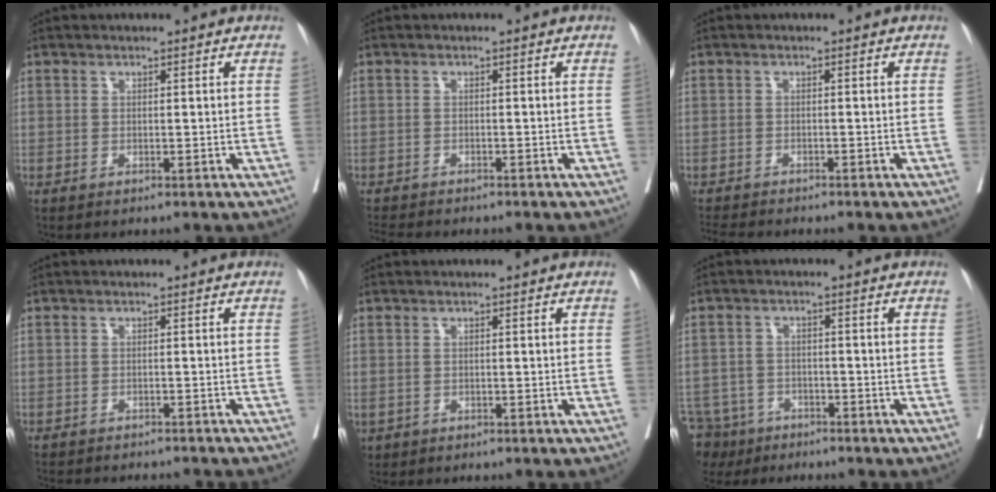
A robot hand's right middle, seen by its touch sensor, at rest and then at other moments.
{"total": 5.0, "force": [-4.6, 0.6, 1.9], "torque": [-0.027, -0.008, -0.071]}
{"total": 5.1, "force": [-4.7, 0.4, 1.8], "torque": [-0.025, -0.010, -0.076]}
{"total": 11.6, "force": [-10.6, 2.2, 4.2], "torque": [-0.061, -0.010, -0.126]}
{"total": 1.3, "force": [-0.6, 1.0, 0.5], "torque": [-0.012, 0.000, -0.005]}
{"total": 9.9, "force": [-7.1, 6.8, 1.9], "torque": [-0.064, -0.004, -0.116]}